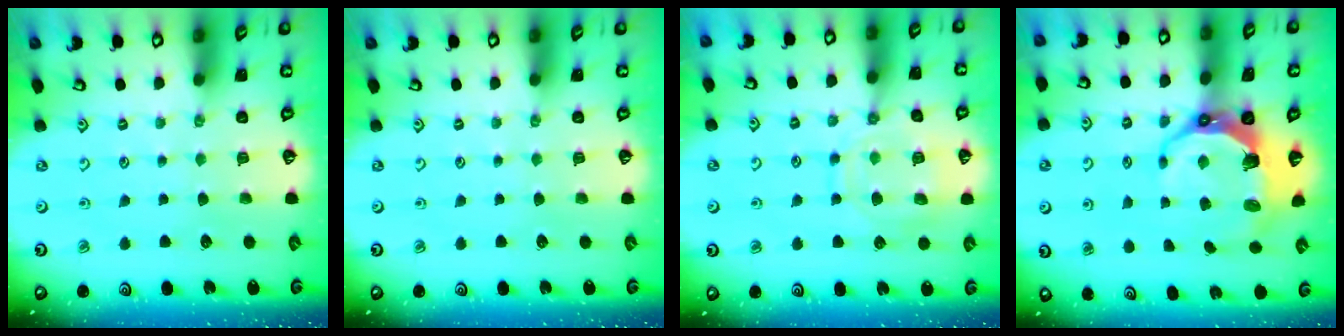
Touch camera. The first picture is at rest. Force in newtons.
{"total": 0.0}
{"total": 13.4, "press": 13.3, "slide": 1.2}
{"total": 9.3, "press": 7.9, "slide": 5.0}